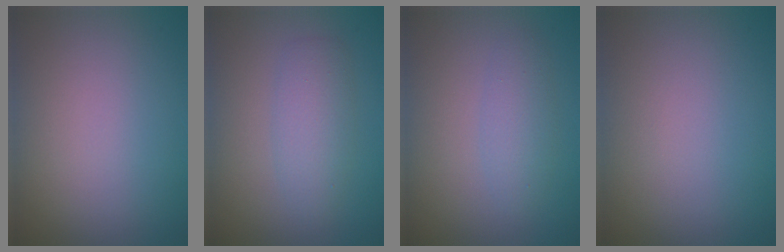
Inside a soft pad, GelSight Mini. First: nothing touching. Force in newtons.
{"total": 2.9, "press": 2.9, "slide": 0.1}
{"total": 1.0, "press": 1.0, "slide": 0.0}
{"total": 0.0}